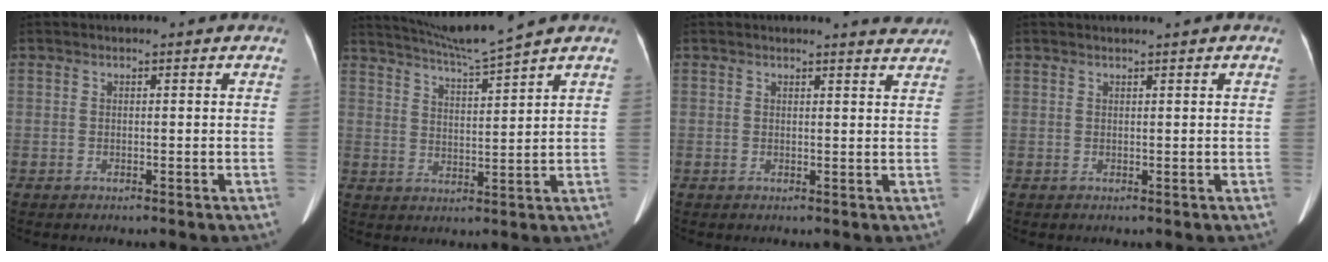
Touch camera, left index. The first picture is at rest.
{"total": 7.3, "force": [6.5, -2.4, 2.3], "torque": [-0.049, -0.011, 0.125]}
{"total": 2.4, "force": [2.4, -0.2, 0.2], "torque": [-0.006, -0.014, 0.016]}
{"total": 0.9, "force": [0.7, -0.2, 0.5], "torque": [-0.009, 0.008, 0.018]}